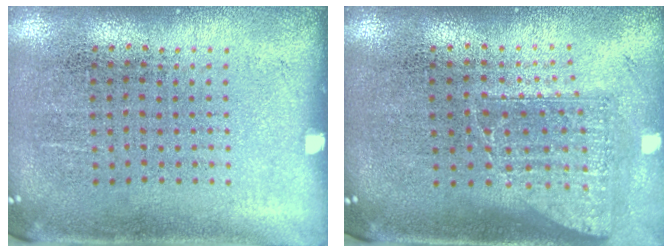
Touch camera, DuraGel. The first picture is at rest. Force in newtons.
{"total": 1.7, "press": 1.3, "slide": 1.1}